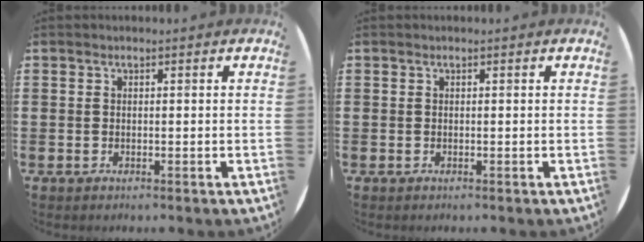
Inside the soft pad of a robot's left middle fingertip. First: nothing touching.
{"total": 0.0}